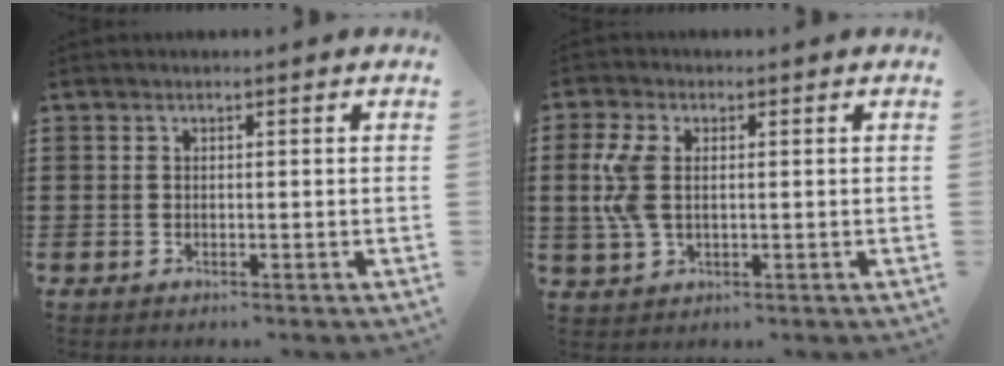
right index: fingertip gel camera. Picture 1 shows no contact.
{"total": 6.4, "force": [0.4, 3.6, 5.3], "torque": [-0.140, -0.001, -0.002]}